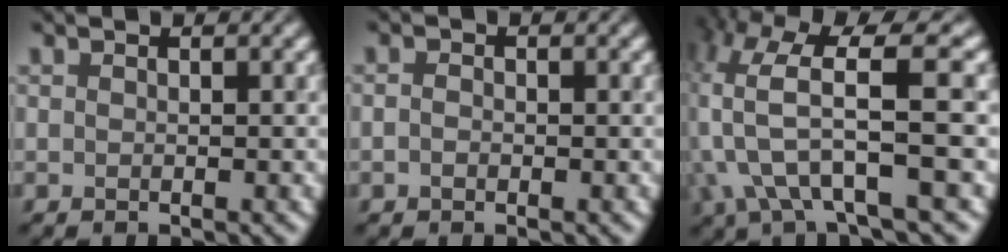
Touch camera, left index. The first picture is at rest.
{"total": 0.7, "force": [-0.2, 0.5, 0.5], "torque": [-0.010, 0.003, -0.005]}
{"total": 8.0, "force": [-1.0, 2.8, 7.4], "torque": [-0.148, 0.007, -0.016]}